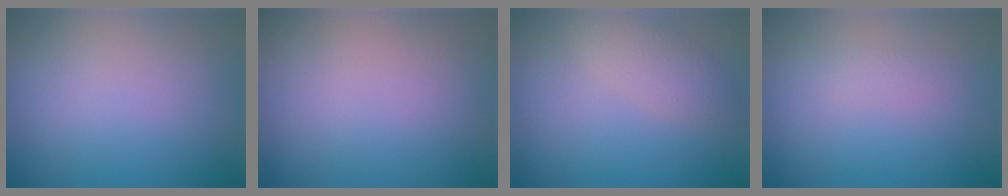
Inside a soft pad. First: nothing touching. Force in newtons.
{"total": 0.0}
{"total": 2.5, "press": 2.5, "slide": 0.1}
{"total": 1.0, "press": 1.0, "slide": 0.0}